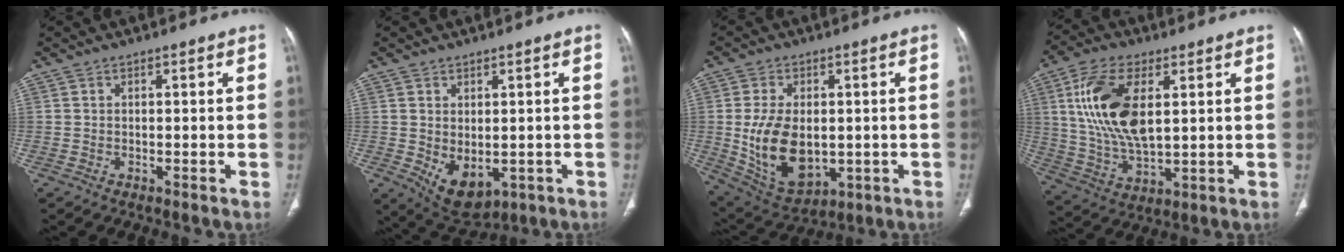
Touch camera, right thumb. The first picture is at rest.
{"total": 8.0, "force": [-1.5, 5.0, 6.0], "torque": [-0.081, -0.006, 0.002]}
{"total": 14.9, "force": [-1.0, 9.4, 11.6], "torque": [-0.193, -0.008, 0.013]}
{"total": 16.5, "force": [4.1, 8.1, 13.8], "torque": [-0.272, -0.013, 0.084]}